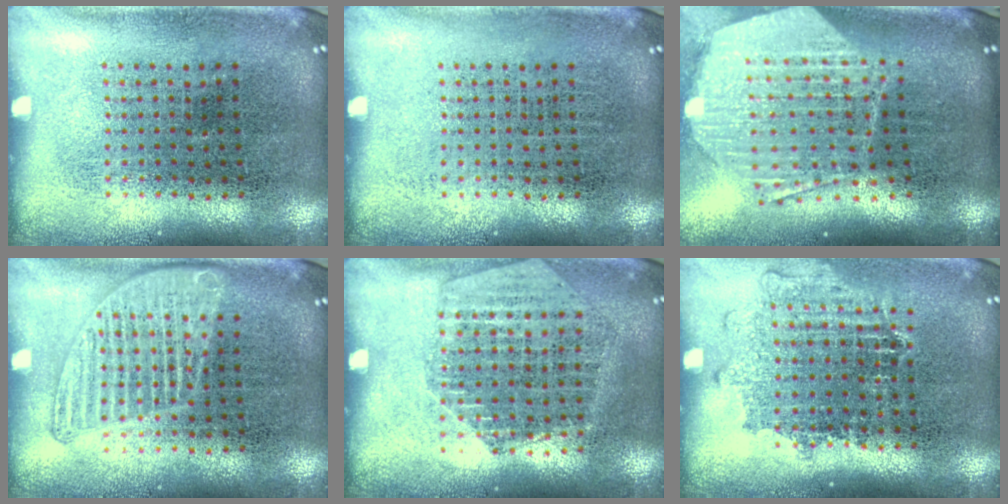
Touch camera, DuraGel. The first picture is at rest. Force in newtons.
{"total": 0.0}
{"total": 2.6, "press": 2.1, "slide": 1.5}
{"total": 1.2, "press": 1.2, "slide": 0.1}
{"total": 1.5, "press": 1.5, "slide": 0.0}
{"total": 1.1, "press": 1.1, "slide": 0.4}